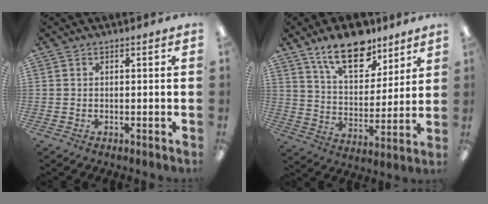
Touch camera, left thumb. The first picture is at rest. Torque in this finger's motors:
{"motor_torque": [2.23, 1.30, 1.37, -1.40, 0.39]}